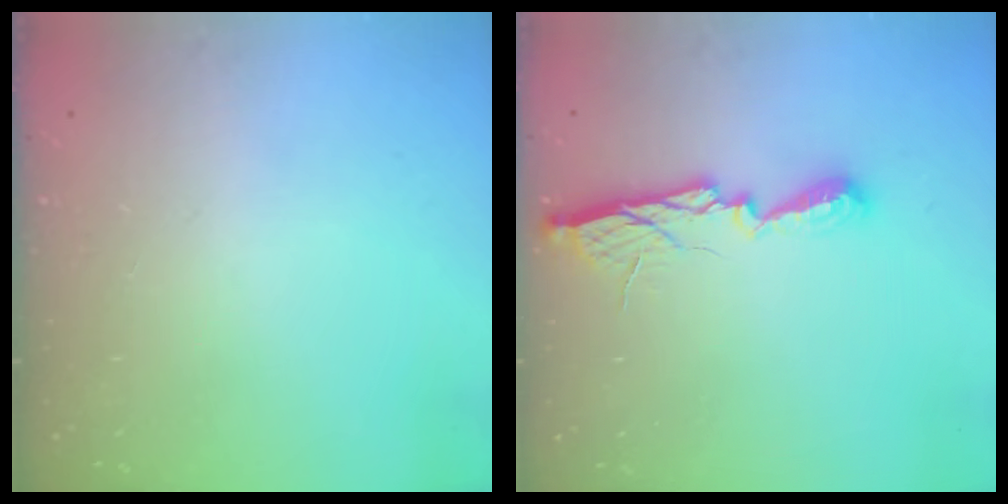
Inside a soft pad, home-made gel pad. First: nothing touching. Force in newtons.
{"total": 9.7, "press": 9.7, "slide": 0.9}